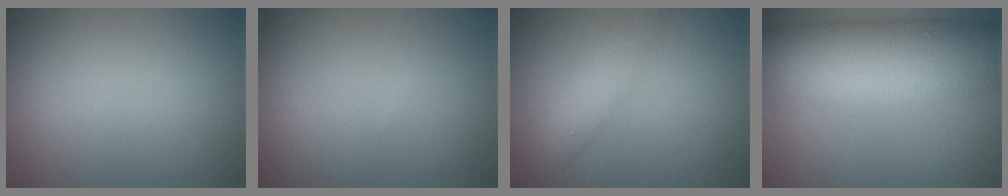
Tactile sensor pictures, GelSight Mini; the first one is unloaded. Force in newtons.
{"total": 0.0}
{"total": 3.3, "press": 3.3, "slide": 0.1}
{"total": 13.1, "press": 13.1, "slide": 0.7}